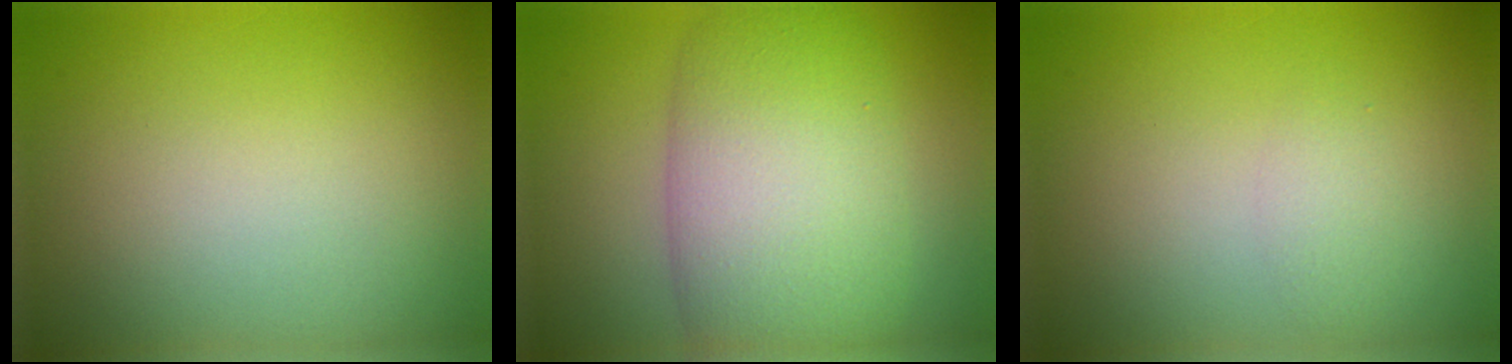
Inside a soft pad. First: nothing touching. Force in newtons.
{"total": 10.6, "press": 10.6, "slide": 0.3}
{"total": 1.3, "press": 1.3, "slide": 0.0}